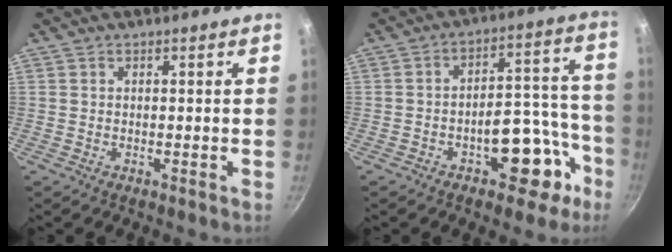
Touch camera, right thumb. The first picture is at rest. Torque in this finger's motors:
{"motor_torque": [3.75, 1.26, 1.60, -1.17, 0.17]}